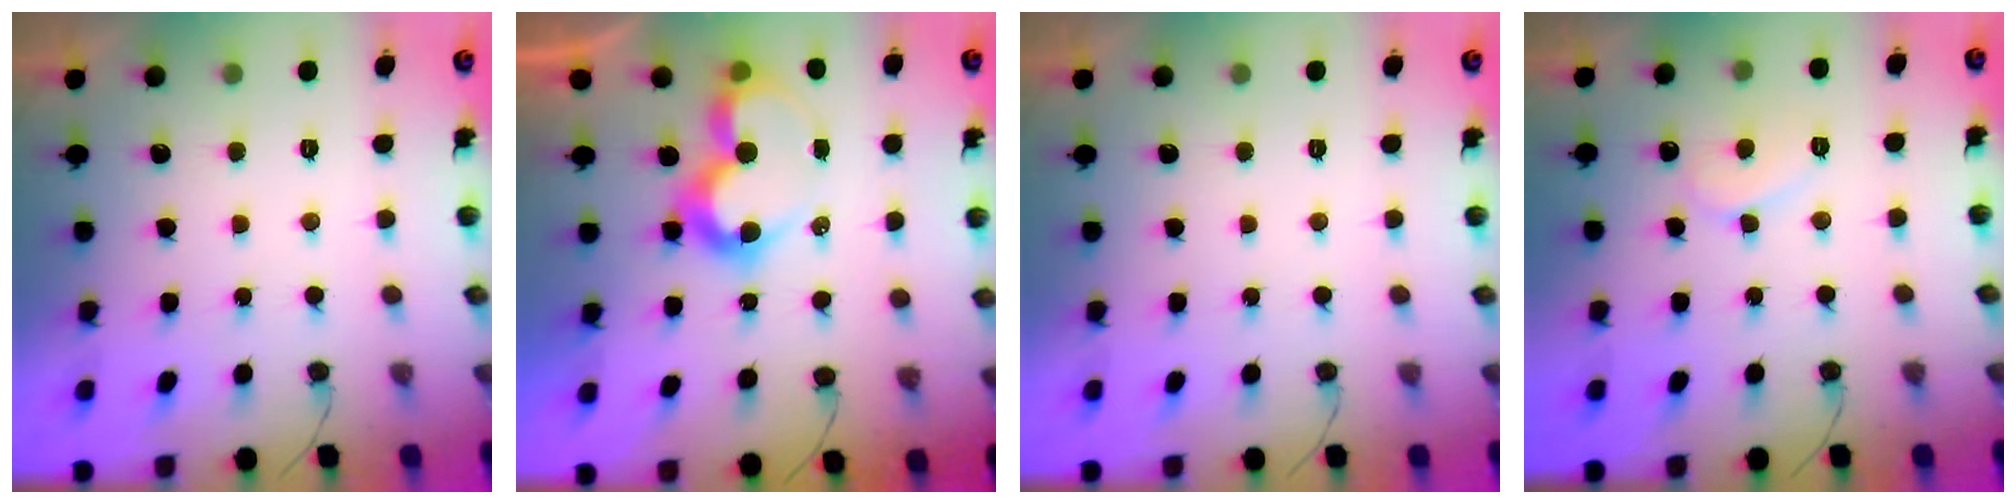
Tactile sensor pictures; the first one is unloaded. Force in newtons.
{"total": 9.4, "press": 9.4, "slide": 0.8}
{"total": 0.0}
{"total": 6.7, "press": 6.7, "slide": 0.3}